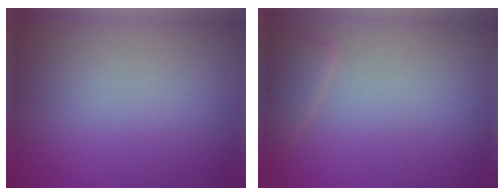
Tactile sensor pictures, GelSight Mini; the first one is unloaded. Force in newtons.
{"total": 1.6, "press": 1.6, "slide": 0.2}